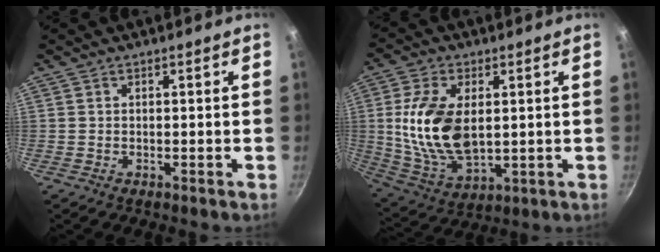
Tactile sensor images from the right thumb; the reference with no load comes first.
{"total": 16.1, "force": [1.8, 9.2, 13.1], "torque": [-0.240, -0.014, 0.043]}